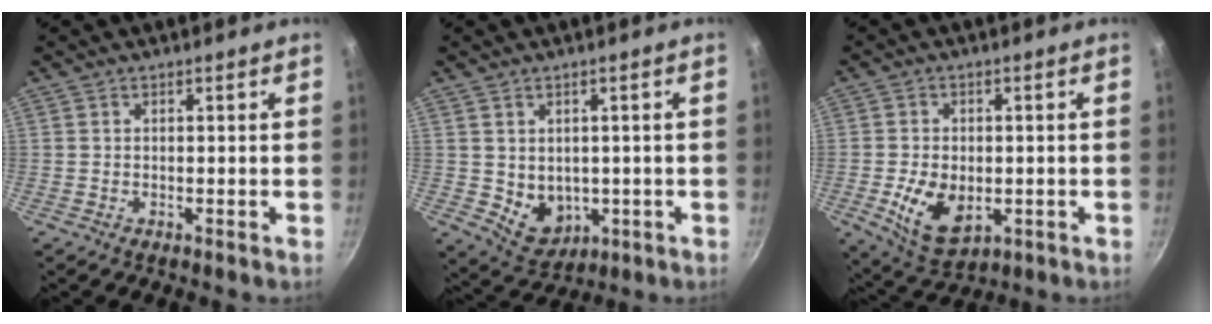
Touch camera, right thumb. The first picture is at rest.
{"total": 7.1, "force": [-0.8, 5.6, 4.2], "torque": [-0.041, -0.005, 0.011]}
{"total": 9.9, "force": [-2.1, 6.3, 7.4], "torque": [-0.119, -0.005, -0.022]}